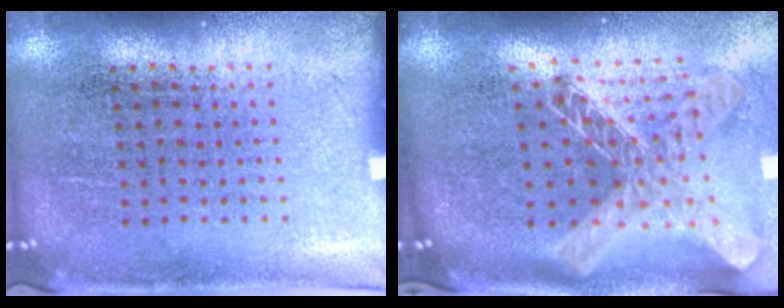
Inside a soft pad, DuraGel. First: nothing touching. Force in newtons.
{"total": 2.1, "press": 1.6, "slide": 1.4}